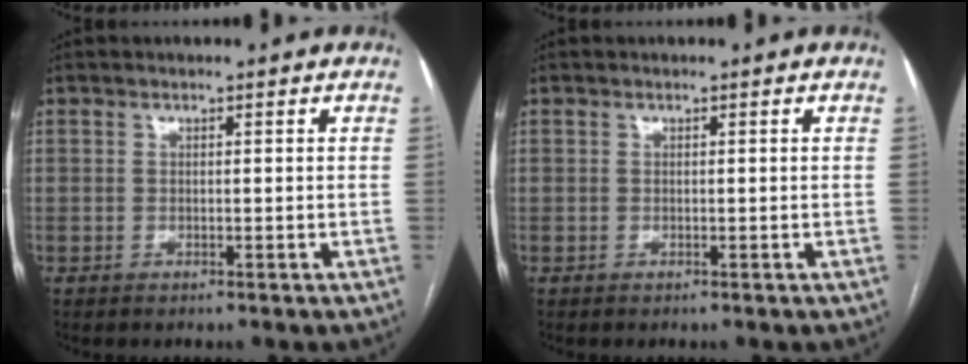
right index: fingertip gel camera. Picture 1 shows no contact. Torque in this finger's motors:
{"motor_torque": [0.00, 0.00, 0.02, 0.00]}